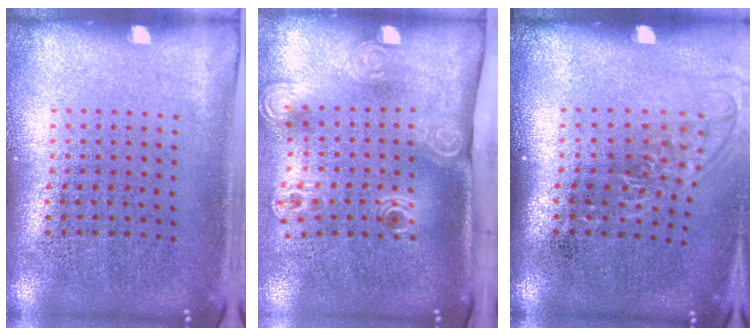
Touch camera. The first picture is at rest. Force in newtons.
{"total": 2.1, "press": 1.5, "slide": 1.5}
{"total": 1.3, "press": 1.0, "slide": 0.7}